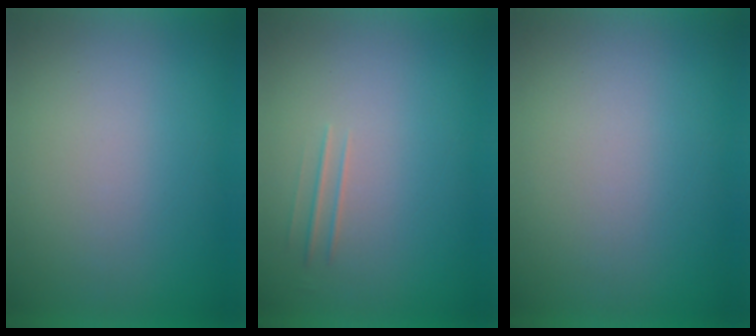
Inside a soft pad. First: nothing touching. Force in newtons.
{"total": 1.7}
{"total": 0.0}